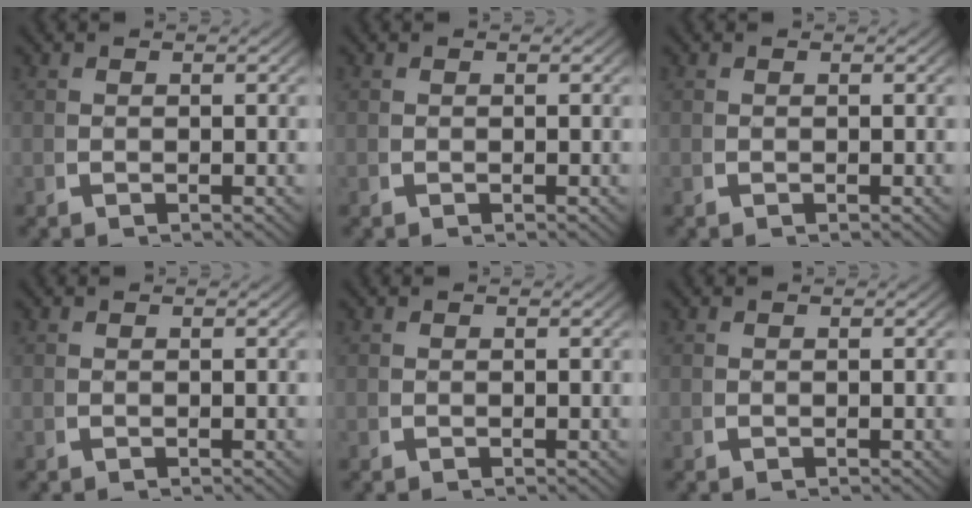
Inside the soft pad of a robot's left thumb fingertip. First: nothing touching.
{"total": 0.0}
{"total": 0.0}
{"total": 0.0}
{"total": 0.0}
{"total": 0.0}